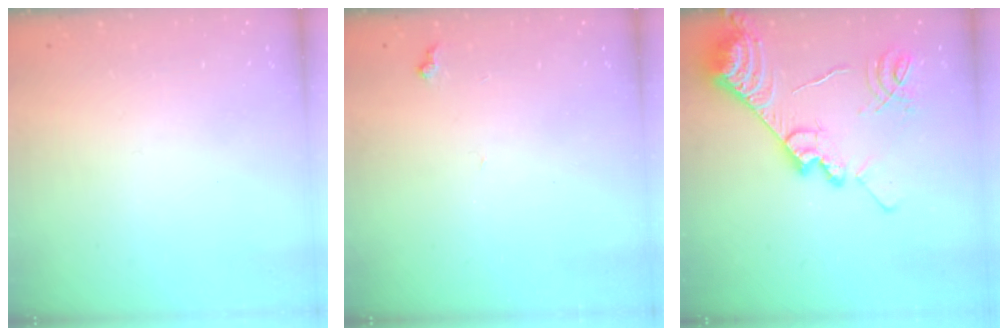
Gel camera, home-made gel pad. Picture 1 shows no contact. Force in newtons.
{"total": 6.1, "press": 6.1, "slide": 0.7}
{"total": 19.1, "press": 19.0, "slide": 1.8}